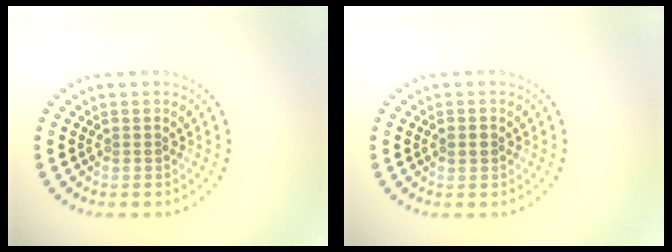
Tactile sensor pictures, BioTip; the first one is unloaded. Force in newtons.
{"total": 1.2, "press": 1.2, "slide": 0.0}